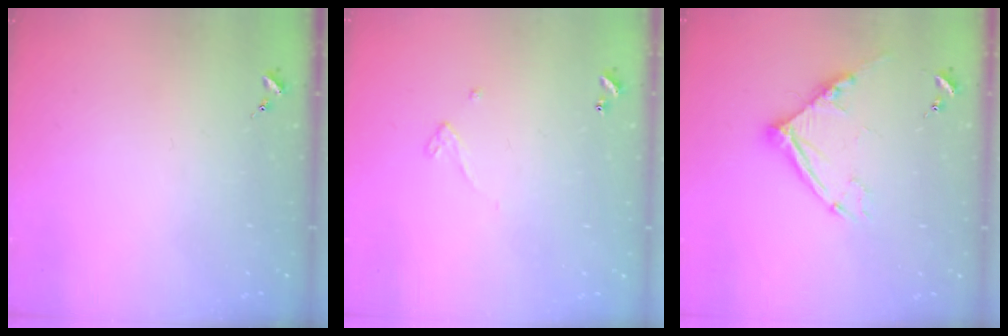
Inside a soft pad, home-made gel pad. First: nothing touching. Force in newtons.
{"total": 2.6, "press": 2.6, "slide": 0.2}
{"total": 10.7, "press": 10.6, "slide": 1.1}